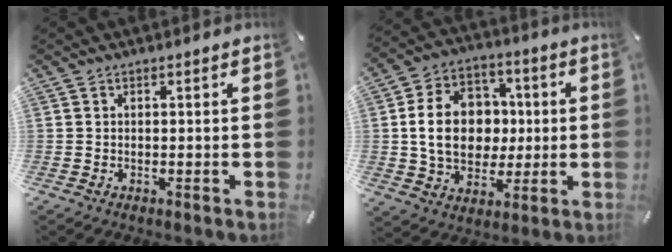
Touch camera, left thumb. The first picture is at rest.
{"total": 15.7, "force": [0.5, 12.8, 9.1], "torque": [-0.177, 0.020, 0.014]}